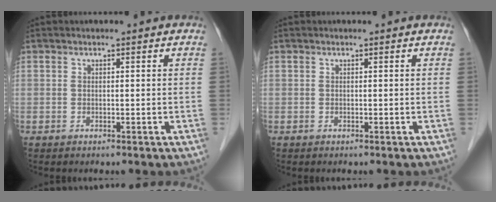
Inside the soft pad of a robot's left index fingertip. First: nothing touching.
{"total": 0.0}